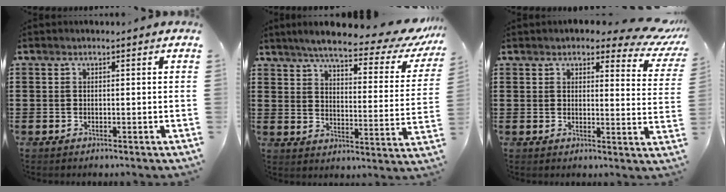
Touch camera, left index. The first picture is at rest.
{"total": 7.3, "force": [6.2, 0.8, 3.7], "torque": [-0.084, -0.040, 0.102]}
{"total": 4.8, "force": [4.0, 1.2, 2.3], "torque": [-0.037, -0.021, 0.067]}